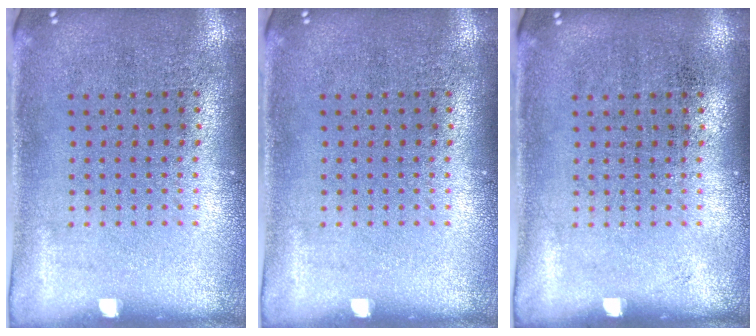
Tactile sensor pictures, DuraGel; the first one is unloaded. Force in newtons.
{"total": 0.0}
{"total": 0.0}